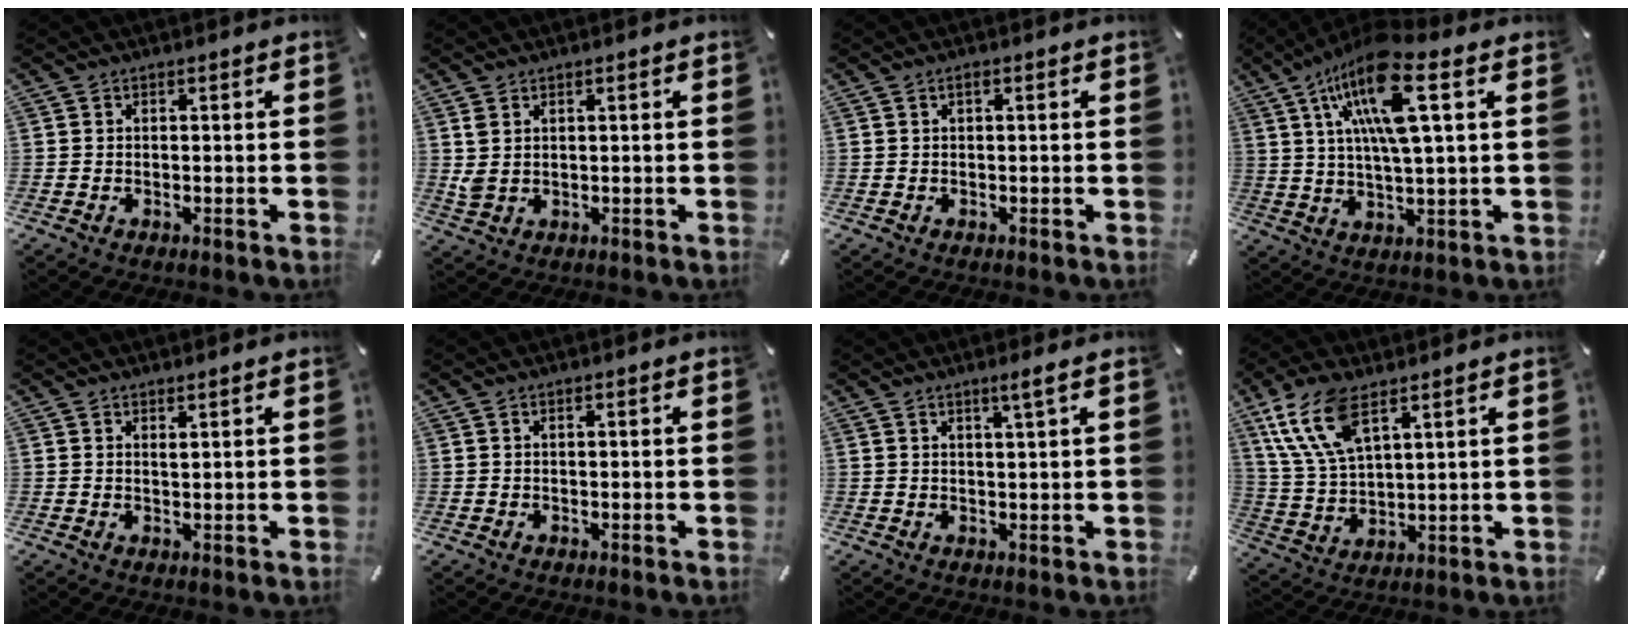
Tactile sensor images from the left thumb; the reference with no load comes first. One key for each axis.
{"total": 2.6, "fx": 1.1, "fy": 1.5, "fz": 1.8, "tx": -0.035, "ty": 0.002, "tz": 0.021}
{"total": 1.0, "fx": 0.4, "fy": 0.3, "fz": 0.9, "tx": -0.017, "ty": 0.003, "tz": 0.005}
{"total": 16.3, "fx": 6.8, "fy": 4.0, "fz": 14.3, "tx": -0.282, "ty": -0.011, "tz": 0.106}
{"total": 1.1, "fx": 1.0, "fy": 0.1, "fz": 0.6, "tx": -0.012, "ty": -0.002, "tz": 0.018}
{"total": 0.7, "fx": 0.3, "fy": 0.1, "fz": 0.6, "tx": -0.011, "ty": 0.001, "tz": 0.004}
{"total": 3.2, "fx": 1.9, "fy": 0.0, "fz": 2.6, "tx": -0.053, "ty": -0.002, "tz": 0.031}
{"total": 12.1, "fx": 7.5, "fy": 5.1, "fz": 8.1, "tx": -0.198, "ty": -0.025, "tz": 0.136}